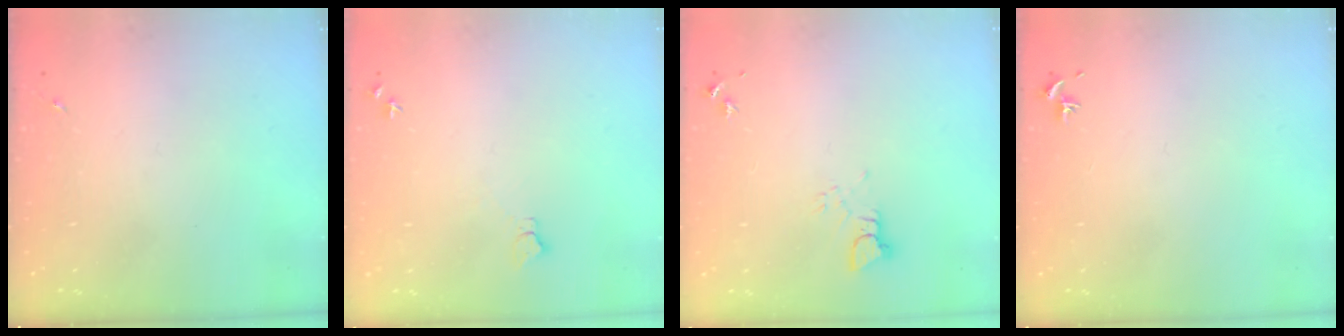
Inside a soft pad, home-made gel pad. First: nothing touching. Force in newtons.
{"total": 4.6, "press": 4.6, "slide": 0.6}
{"total": 3.4, "press": 3.4, "slide": 0.3}
{"total": 0.8, "press": 0.7, "slide": 0.3}